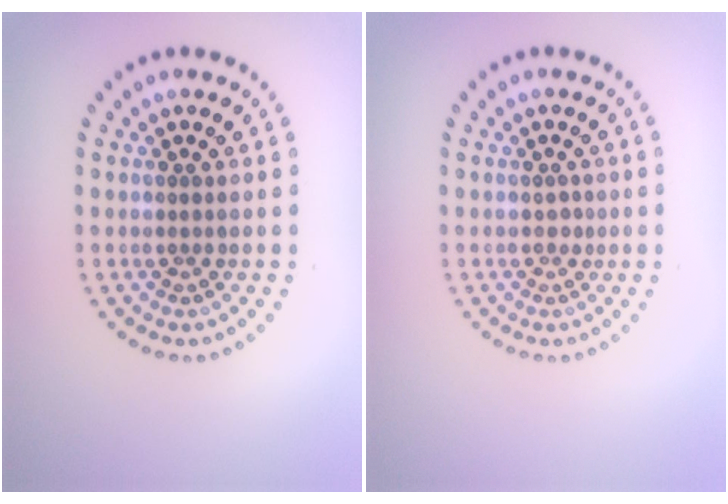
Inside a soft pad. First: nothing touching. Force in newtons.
{"total": 0.6, "press": 0.5, "slide": 0.1}